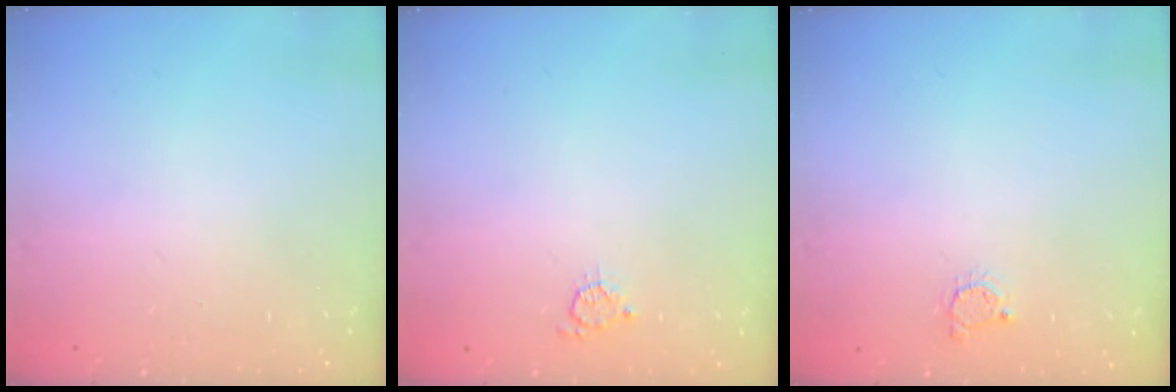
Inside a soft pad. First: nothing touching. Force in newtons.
{"total": 3.6, "press": 3.6, "slide": 0.4}
{"total": 2.2, "press": 2.2, "slide": 0.4}